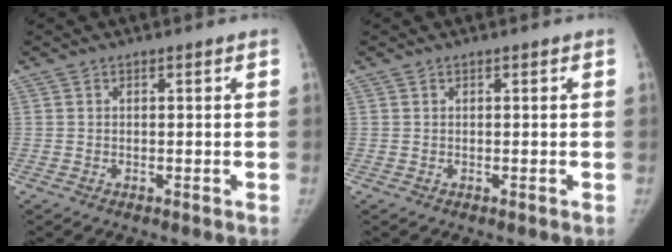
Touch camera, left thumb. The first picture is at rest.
{"total": 0.0}